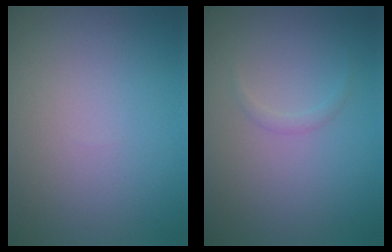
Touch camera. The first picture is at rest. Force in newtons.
{"total": 0.7, "press": 0.7, "slide": 0.0}